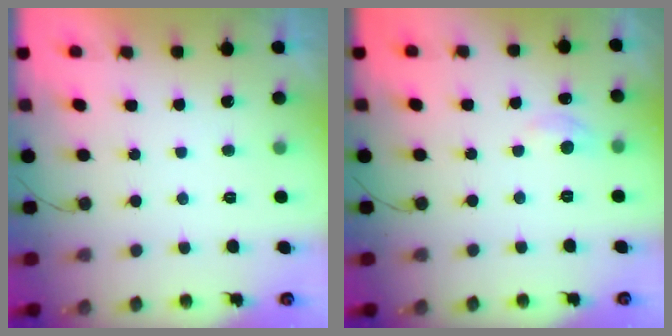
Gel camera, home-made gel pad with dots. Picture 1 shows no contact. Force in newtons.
{"total": 6.2, "press": 6.1, "slide": 0.9}